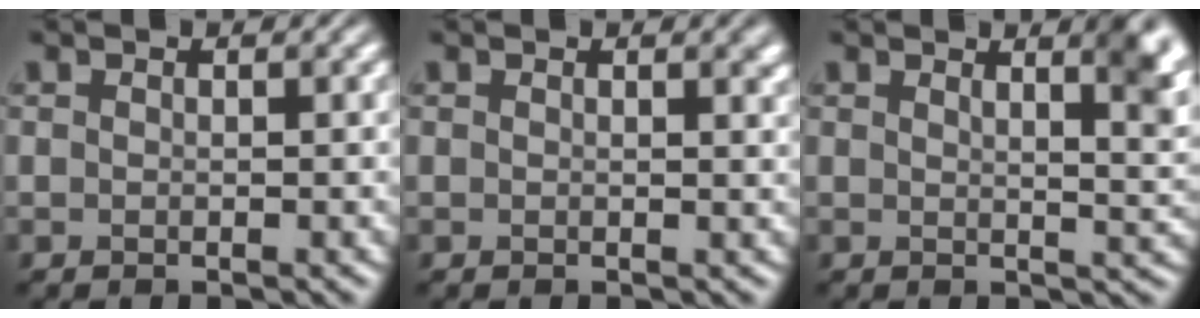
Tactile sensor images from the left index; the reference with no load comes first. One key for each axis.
{"total": 1.1, "fx": 0.7, "fy": 0.3, "fz": 0.7, "tx": -0.004, "ty": 0.002, "tz": 0.011}
{"total": 4.7, "fx": 2.5, "fy": 1.6, "fz": 3.6, "tx": -0.023, "ty": 0.007, "tz": 0.030}